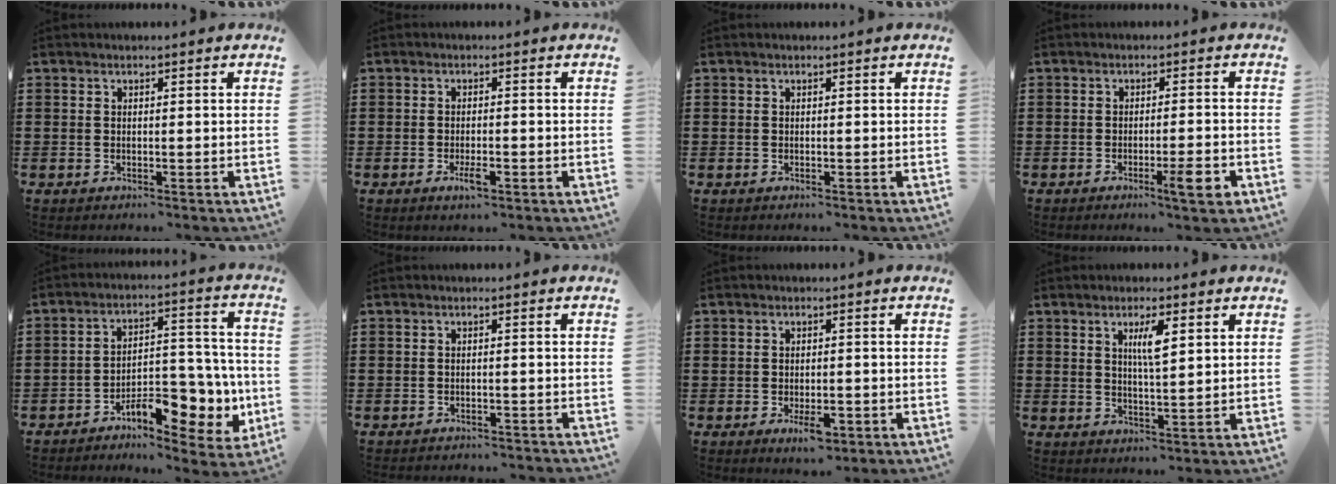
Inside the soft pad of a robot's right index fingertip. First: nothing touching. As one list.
[{"total": 2.8, "force": [-1.3, 0.8, 2.4], "torque": [-0.046, -0.002, -0.025]}, {"total": 0.0}, {"total": 4.9, "force": [-2.3, 0.1, 4.4], "torque": [-0.067, -0.012, -0.035]}, {"total": 9.8, "force": [-5.5, 4.6, 6.6], "torque": [-0.076, 0.014, -0.098]}, {"total": 1.3, "force": [-1.3, -0.1, 0.2], "torque": [-0.006, 0.002, -0.027]}, {"total": 3.6, "force": [-1.6, 1.6, 2.8], "torque": [-0.044, 0.005, -0.027]}, {"total": 4.0, "force": [1.5, 0.8, 3.7], "torque": [-0.069, 0.002, 0.021]}]